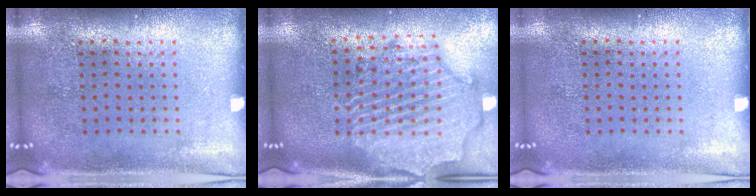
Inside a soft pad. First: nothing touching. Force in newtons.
{"total": 2.8, "press": 2.5, "slide": 1.3}
{"total": 0.0}